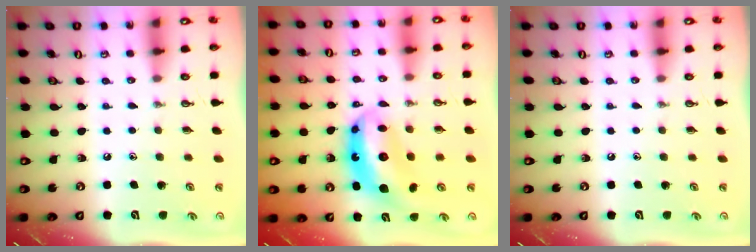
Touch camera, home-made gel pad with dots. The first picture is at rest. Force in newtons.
{"total": 11.6, "press": 11.5, "slide": 1.2}
{"total": 0.0}